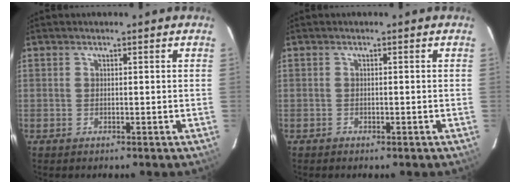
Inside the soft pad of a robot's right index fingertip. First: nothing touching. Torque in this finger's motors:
{"motor_torque": [-0.05, -0.03, 0.01, 0.00]}